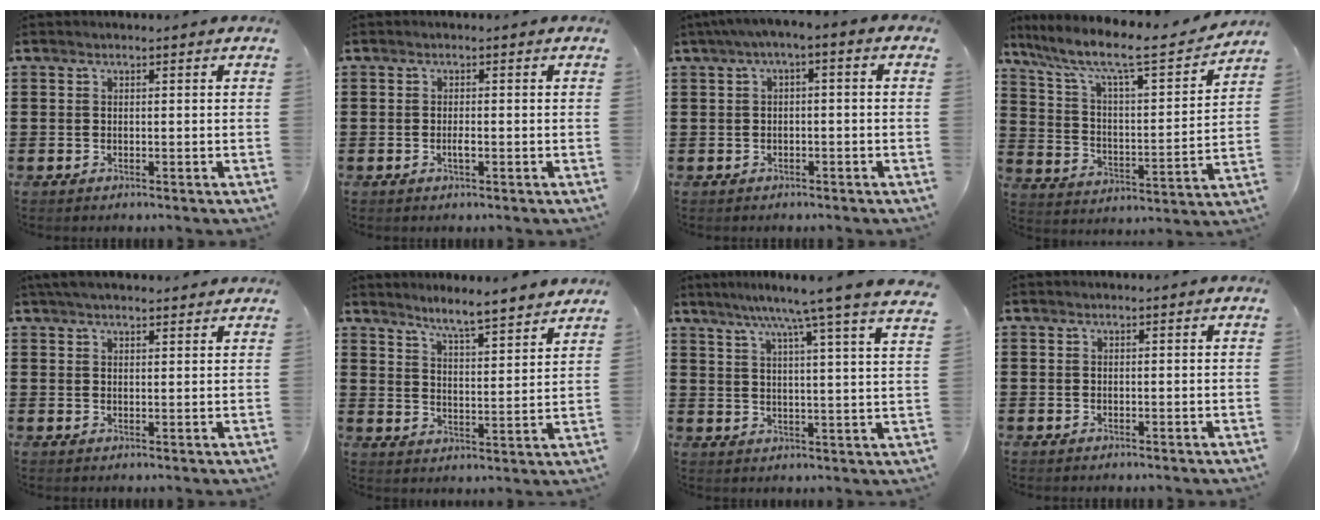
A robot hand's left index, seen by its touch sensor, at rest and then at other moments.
{"total": 1.3, "force": [-0.5, 0.3, 1.2], "torque": [-0.023, -0.001, -0.008]}
{"total": 2.6, "force": [-1.9, 0.4, 1.7], "torque": [-0.035, -0.002, -0.043]}
{"total": 7.8, "force": [6.1, 1.1, 4.6], "torque": [-0.117, -0.044, 0.095]}
{"total": 3.1, "force": [2.8, 0.4, 1.3], "torque": [-0.031, 0.003, 0.054]}
{"total": 5.3, "force": [5.1, -0.6, 1.4], "torque": [-0.049, -0.031, 0.086]}
{"total": 7.8, "force": [6.3, -1.5, 4.3], "torque": [-0.098, -0.036, 0.100]}
{"total": 0.0}